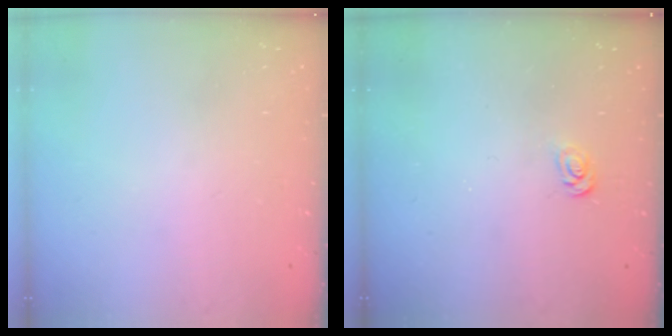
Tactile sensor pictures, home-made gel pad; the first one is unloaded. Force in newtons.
{"total": 2.5, "press": 2.5, "slide": 0.3}